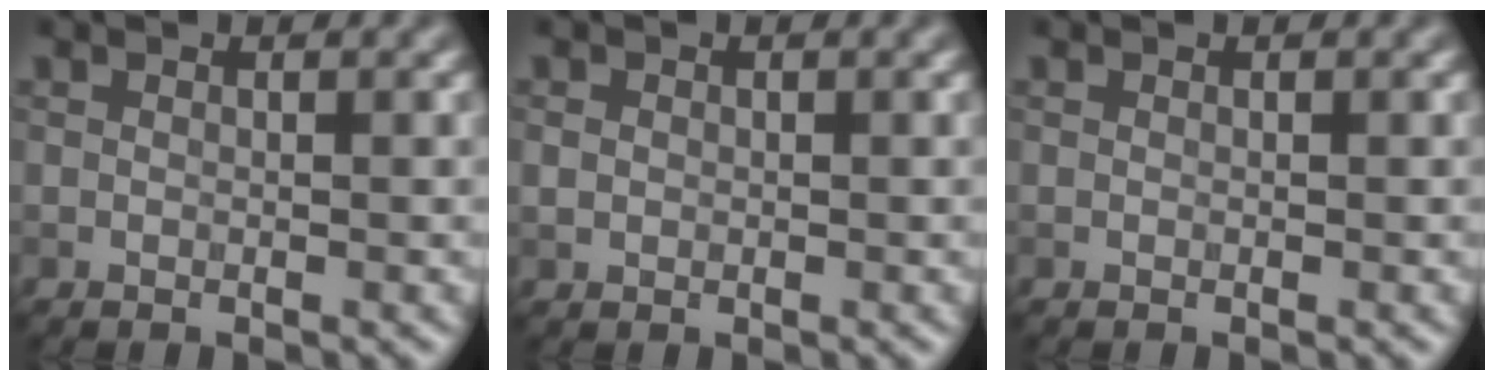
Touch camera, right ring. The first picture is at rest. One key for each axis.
{"total": 0.9, "fx": 0.0, "fy": 0.9, "fz": 0.3, "tx": -0.004, "ty": -0.002, "tz": -0.001}
{"total": 0.0}